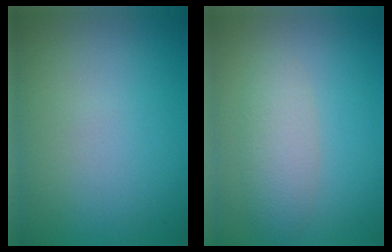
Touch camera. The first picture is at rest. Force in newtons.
{"total": 2.8, "press": 2.8, "slide": 0.3}